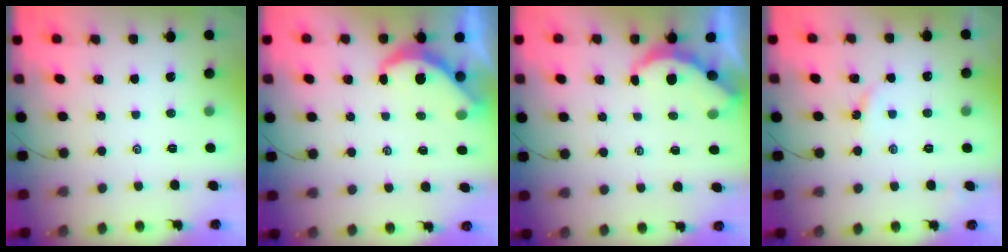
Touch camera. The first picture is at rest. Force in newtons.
{"total": 6.4, "press": 6.4, "slide": 0.1}
{"total": 3.2, "press": 3.2, "slide": 0.3}
{"total": 3.0, "press": 2.9, "slide": 0.5}